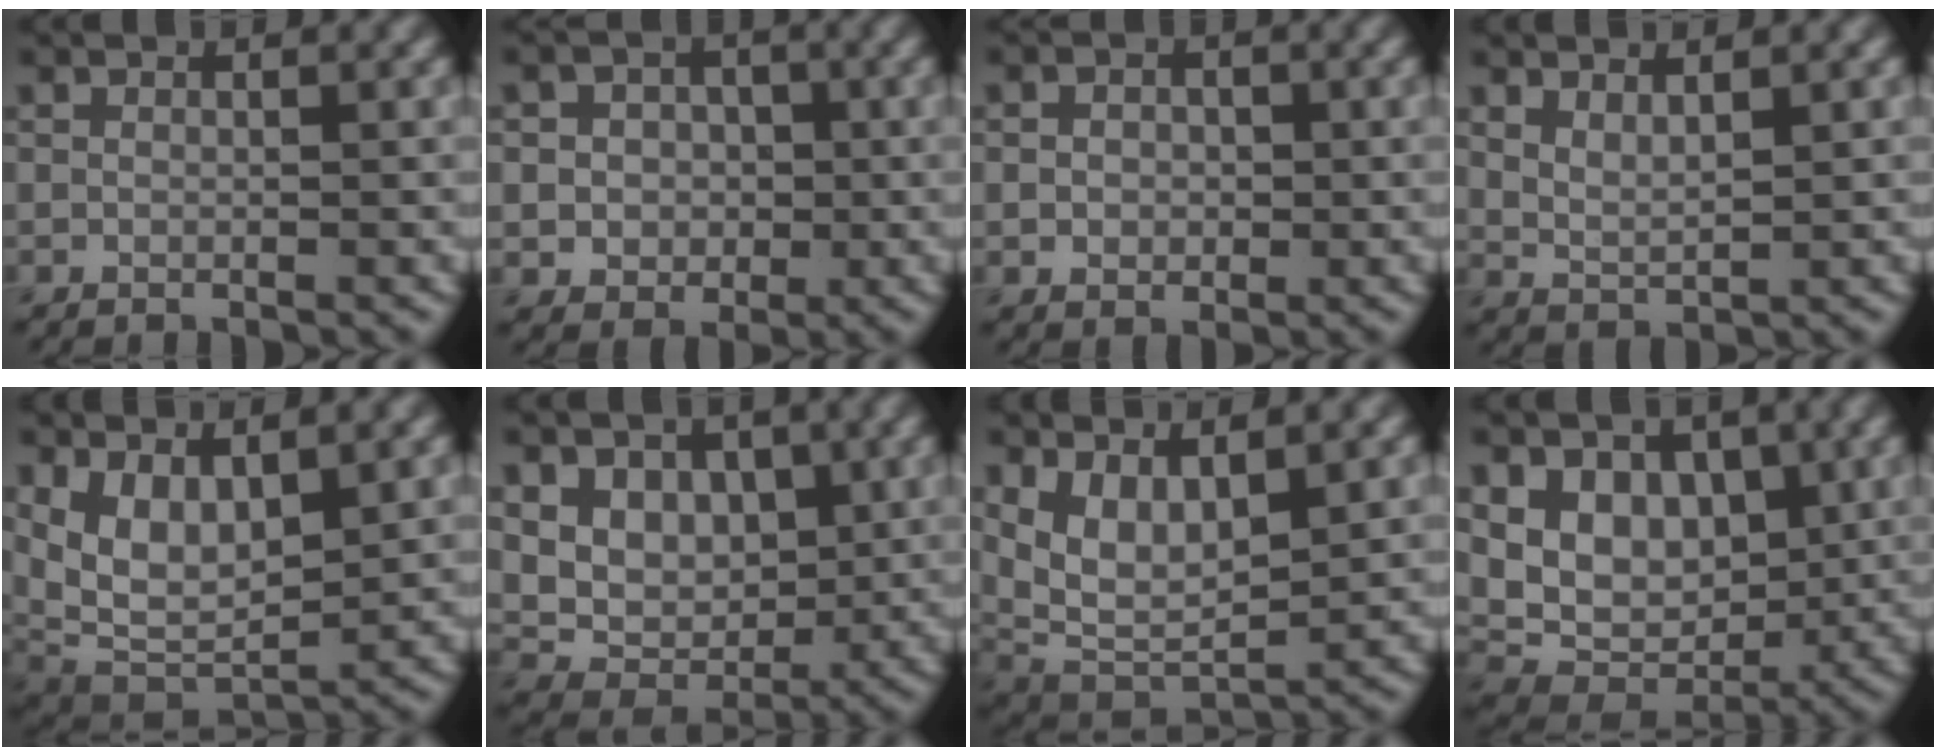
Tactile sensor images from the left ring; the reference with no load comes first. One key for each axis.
{"total": 4.1, "fx": 0.3, "fy": 3.7, "fz": 1.8, "tx": -0.018, "ty": 0.012, "tz": -0.010}
{"total": 2.0, "fx": -0.1, "fy": 1.6, "fz": 1.2, "tx": -0.020, "ty": -0.002, "tz": -0.005}
{"total": 1.9, "fx": 1.4, "fy": 0.6, "fz": 1.1, "tx": -0.024, "ty": -0.006, "tz": 0.031}
{"total": 6.3, "fx": 1.8, "fy": 3.2, "fz": 5.1, "tx": -0.104, "ty": -0.015, "tz": 0.036}
{"total": 7.2, "fx": 2.3, "fy": 5.4, "fz": 4.1, "tx": -0.076, "ty": -0.001, "tz": 0.030}
{"total": 5.6, "fx": 1.8, "fy": 2.8, "fz": 4.5, "tx": -0.096, "ty": -0.016, "tz": 0.040}
{"total": 8.5, "fx": 2.3, "fy": 6.1, "fz": 5.5, "tx": -0.093, "ty": -0.010, "tz": 0.035}